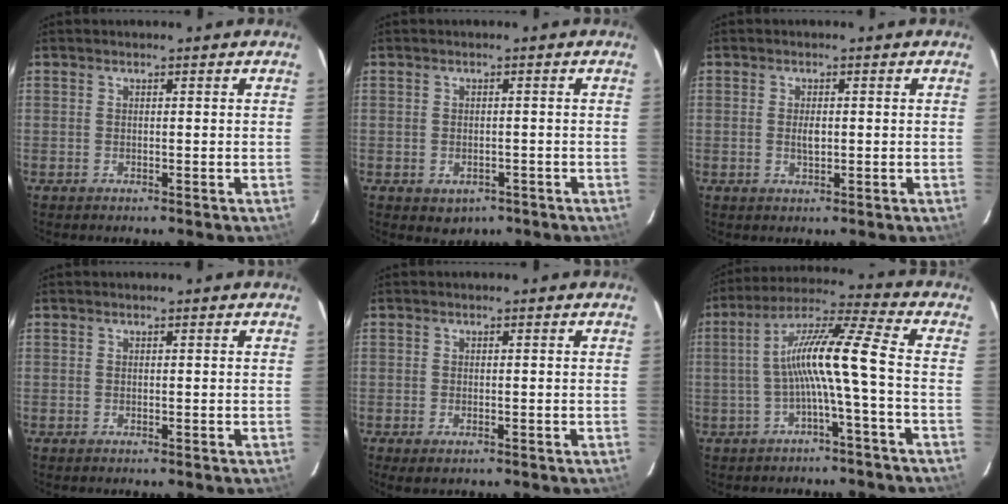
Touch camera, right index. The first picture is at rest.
{"total": 3.4, "force": [-1.5, 2.8, 1.3], "torque": [-0.031, -0.003, -0.007]}
{"total": 2.2, "force": [0.0, 1.1, 1.9], "torque": [-0.033, -0.001, 0.000]}
{"total": 0.0}
{"total": 2.2, "force": [-1.3, 0.9, 1.5], "torque": [-0.028, -0.007, -0.020]}
{"total": 10.4, "force": [-2.3, -0.8, 10.1], "torque": [-0.201, 0.019, -0.040]}